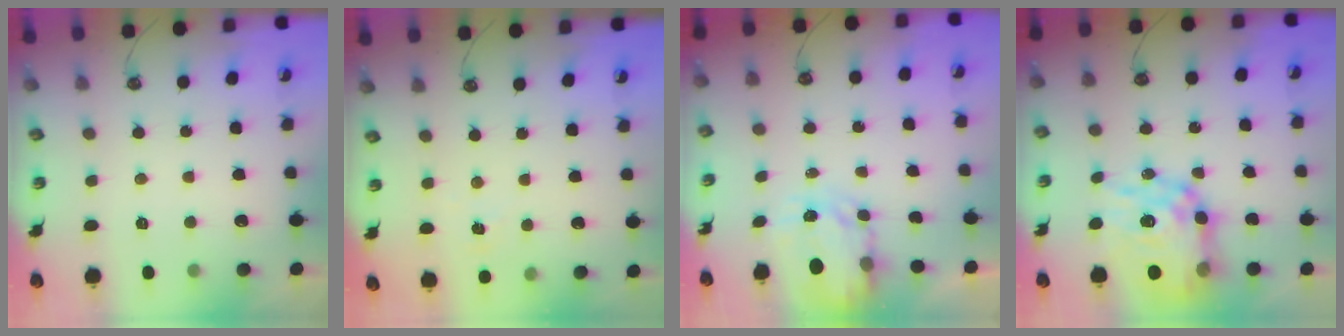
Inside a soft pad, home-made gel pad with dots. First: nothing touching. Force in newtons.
{"total": 3.2, "press": 3.2, "slide": 0.3}
{"total": 3.7, "press": 3.7, "slide": 0.3}
{"total": 19.9, "press": 19.9, "slide": 1.5}